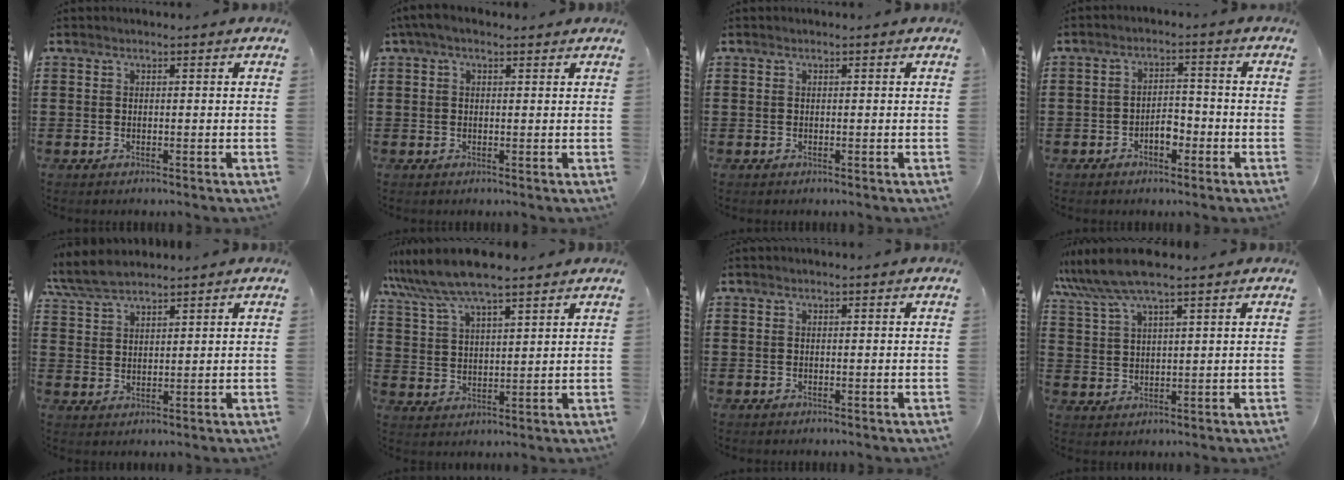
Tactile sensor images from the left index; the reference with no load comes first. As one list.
[{"total": 2.1, "force": [1.0, 1.1, 1.5], "torque": [-0.032, 0.007, 0.017]}, {"total": 0.0}, {"total": 3.5, "force": [-1.7, 1.8, 2.5], "torque": [-0.047, 0.004, -0.032]}, {"total": 5.1, "force": [4.5, 1.2, 2.1], "torque": [-0.055, -0.004, 0.085]}, {"total": 7.9, "force": [6.7, 1.2, 4.0], "torque": [-0.098, -0.018, 0.122]}, {"total": 0.0}, {"total": 6.8, "force": [5.4, 0.6, 4.1], "torque": [-0.093, -0.010, 0.099]}]